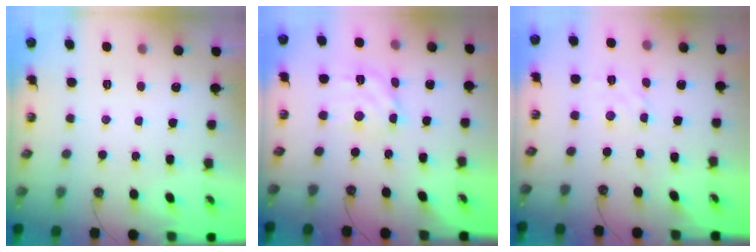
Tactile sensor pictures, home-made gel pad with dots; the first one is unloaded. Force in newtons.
{"total": 10.6, "press": 10.5, "slide": 1.5}
{"total": 2.9, "press": 2.9, "slide": 0.7}